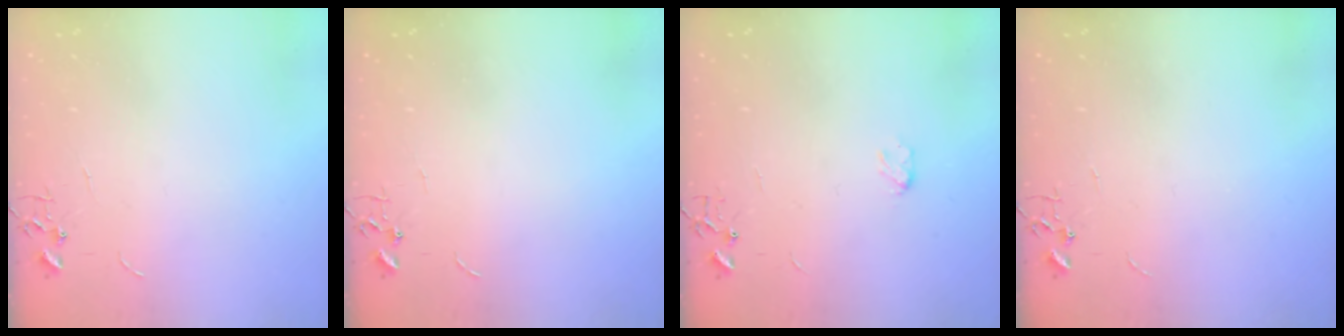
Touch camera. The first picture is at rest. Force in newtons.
{"total": 0.0}
{"total": 3.5, "press": 3.5, "slide": 0.5}
{"total": 0.0}